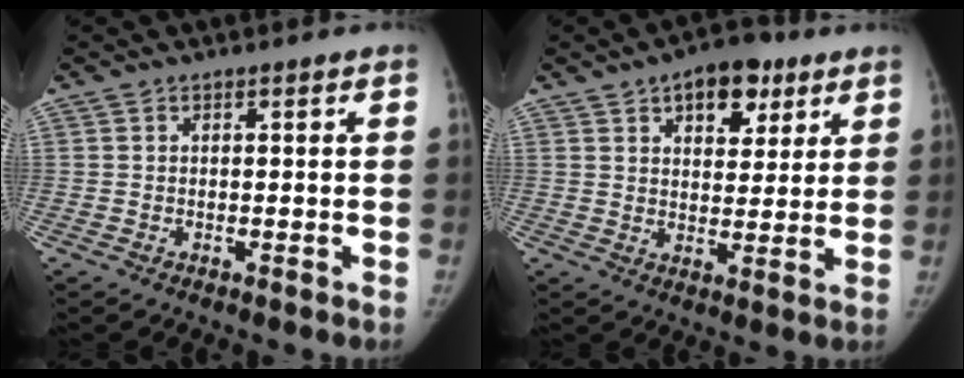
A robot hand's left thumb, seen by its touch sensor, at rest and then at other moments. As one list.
[{"total": 10.5, "force": [5.6, 6.0, 6.6], "torque": [-0.056, -0.019, 0.078]}]